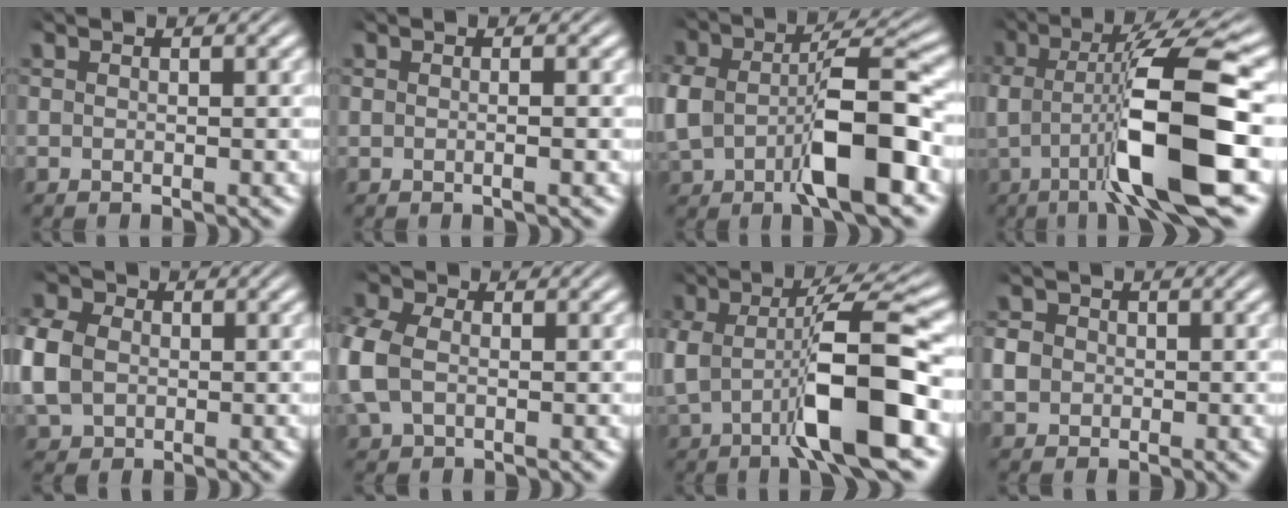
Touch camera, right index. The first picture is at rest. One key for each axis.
{"total": 0.7, "fx": 0.2, "fy": 0.2, "fz": 0.7, "tx": -0.013, "ty": 0.006, "tz": 0.000}
{"total": 6.9, "fx": -1.3, "fy": 3.1, "fz": 6.0, "tx": -0.114, "ty": -0.004, "tz": -0.013}
{"total": 9.7, "fx": -0.4, "fy": 1.9, "fz": 9.5, "tx": -0.155, "ty": -0.006, "tz": 0.002}
{"total": 4.8, "fx": 0.2, "fy": 4.1, "fz": 2.4, "tx": -0.067, "ty": -0.011, "tz": 0.008}
{"total": 4.0, "fx": 0.0, "fy": 3.3, "fz": 2.3, "tx": -0.078, "ty": -0.015, "tz": 0.010}
{"total": 7.5, "fx": -0.8, "fy": 2.1, "fz": 7.2, "tx": -0.122, "ty": -0.001, "tz": -0.005}
{"total": 2.5, "fx": -0.2, "fy": 2.3, "fz": 0.9, "tx": -0.026, "ty": -0.008, "tz": 0.000}